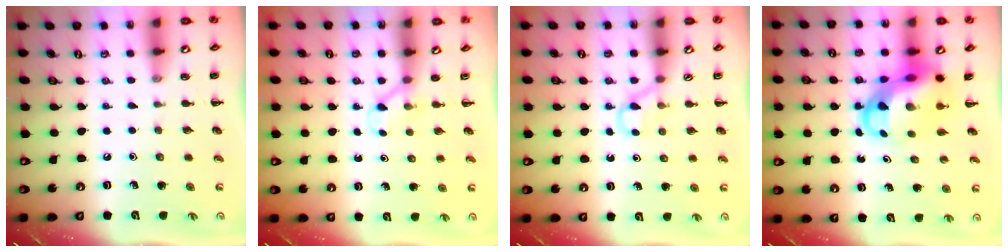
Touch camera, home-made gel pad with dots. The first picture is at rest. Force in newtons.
{"total": 2.8, "press": 2.6, "slide": 1.0}
{"total": 2.6, "press": 2.5, "slide": 0.9}
{"total": 8.3, "press": 8.2, "slide": 1.3}